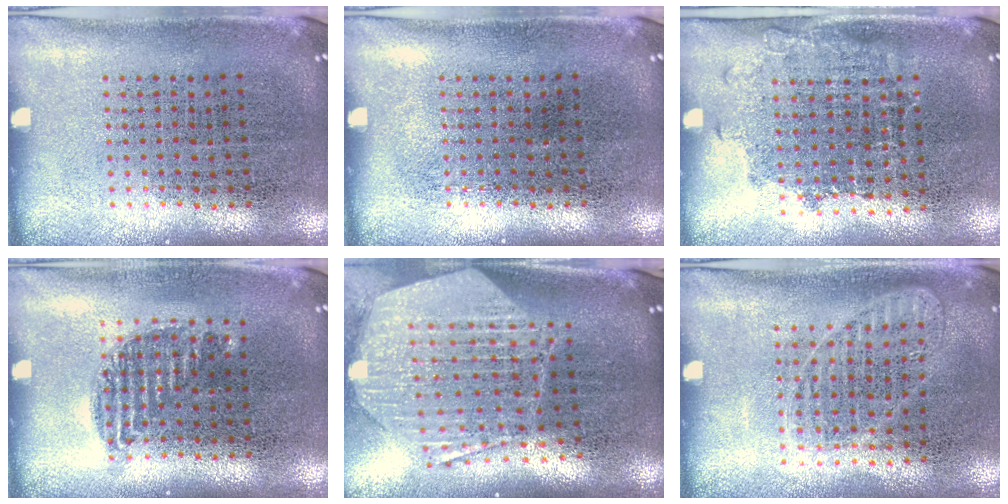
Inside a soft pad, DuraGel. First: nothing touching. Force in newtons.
{"total": 0.0}
{"total": 1.1, "press": 0.9, "slide": 0.6}
{"total": 0.9, "press": 0.8, "slide": 0.4}
{"total": 2.9, "press": 2.3, "slide": 1.8}
{"total": 1.1, "press": 1.1, "slide": 0.2}